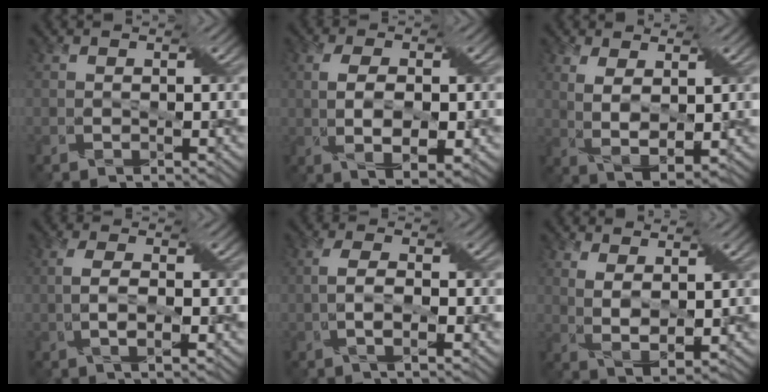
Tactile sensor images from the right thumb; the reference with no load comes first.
{"total": 5.9, "force": [-0.5, 2.8, 5.2], "torque": [-0.102, -0.008, -0.001]}
{"total": 4.5, "force": [1.5, 1.7, 3.9], "torque": [-0.092, -0.003, 0.028]}
{"total": 2.9, "force": [-0.4, 0.7, 2.7], "torque": [-0.066, 0.001, -0.011]}
{"total": 2.8, "force": [-0.6, 0.6, 2.6], "torque": [-0.064, 0.003, -0.016]}
{"total": 3.4, "force": [1.7, 1.0, 2.8], "torque": [-0.070, -0.004, 0.031]}